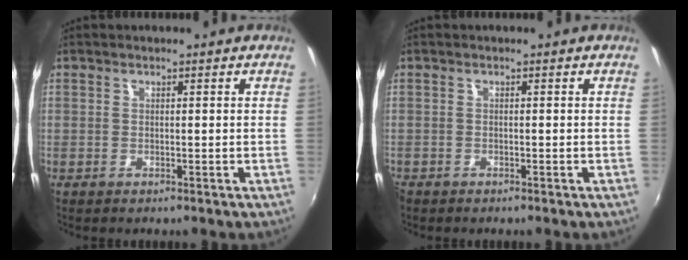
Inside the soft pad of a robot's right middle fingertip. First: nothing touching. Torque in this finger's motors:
{"motor_torque": [1.06, -1.08, 0.44, 0.21]}